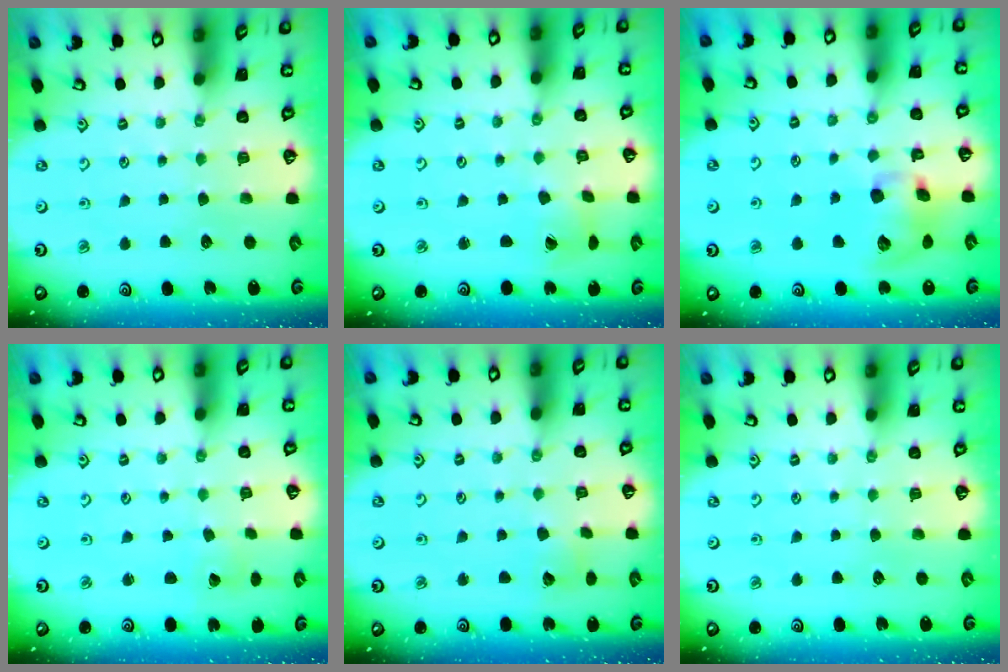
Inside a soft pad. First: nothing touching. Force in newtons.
{"total": 2.0, "press": 2.0, "slide": 0.3}
{"total": 11.1, "press": 10.9, "slide": 1.9}
{"total": 2.2, "press": 2.2, "slide": 0.1}
{"total": 6.5, "press": 6.5, "slide": 0.5}
{"total": 0.0}